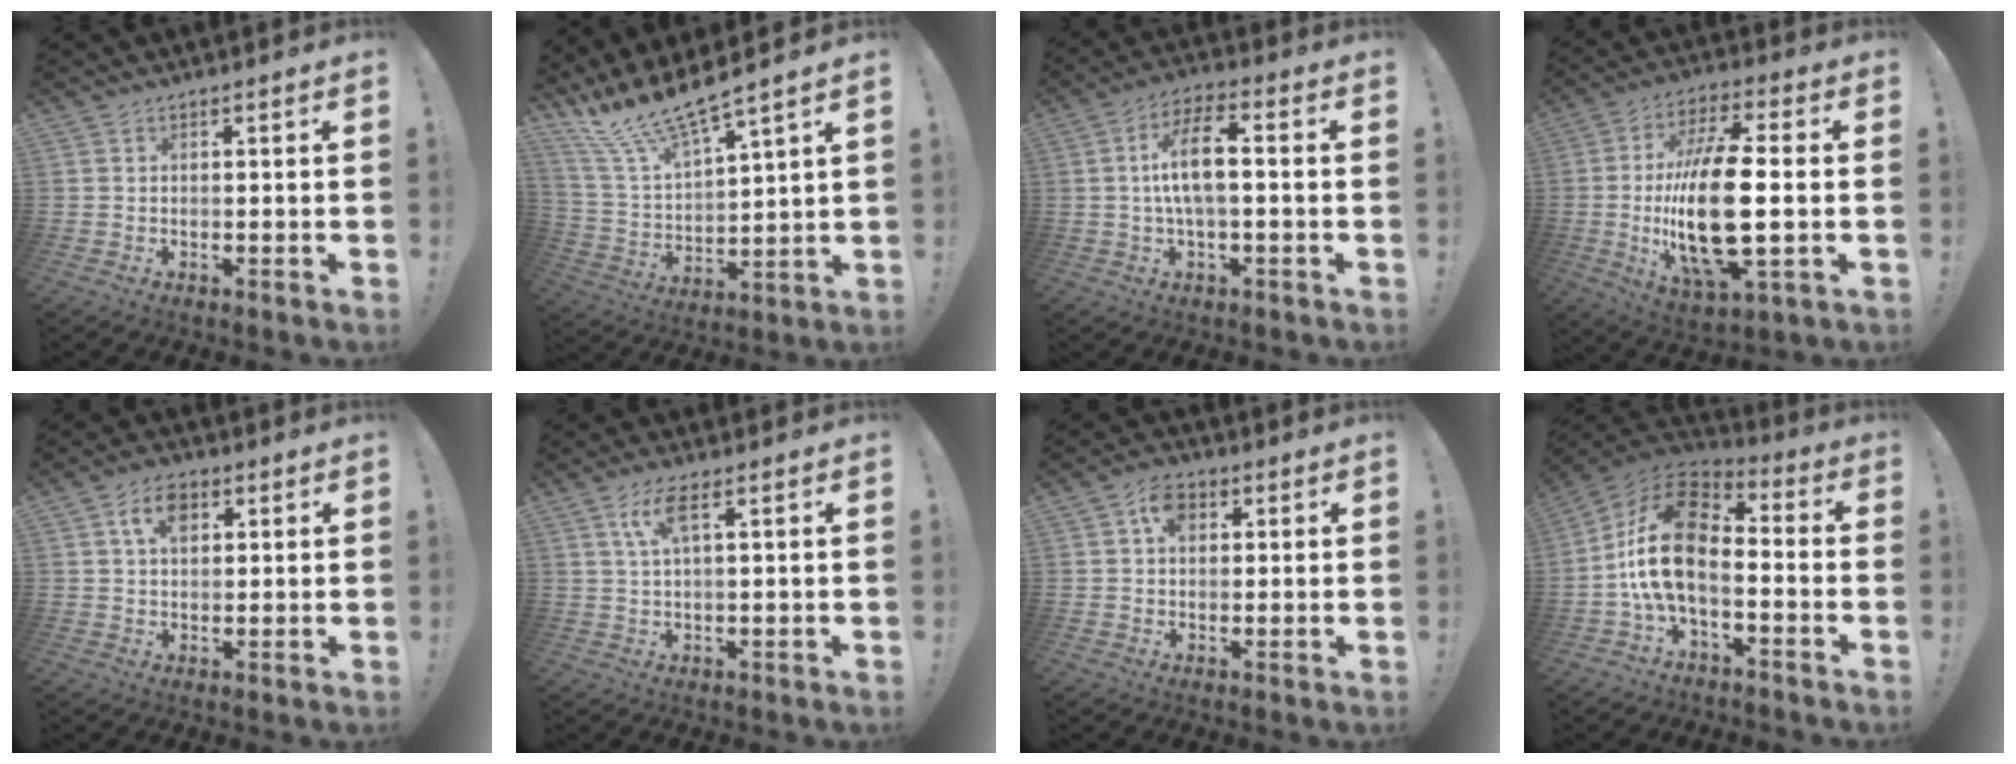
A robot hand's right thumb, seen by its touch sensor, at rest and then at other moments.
{"total": 13.4, "force": [12.1, 0.9, 5.7], "torque": [-0.133, -0.097, 0.213]}
{"total": 10.7, "force": [0.4, 3.8, 10.0], "torque": [-0.178, 0.008, 0.005]}
{"total": 22.6, "force": [-1.6, 7.7, 21.2], "torque": [-0.426, -0.011, -0.028]}
{"total": 7.1, "force": [2.6, 4.5, 4.9], "torque": [-0.081, 0.007, 0.047]}
{"total": 5.9, "force": [2.5, 1.2, 5.2], "torque": [-0.102, 0.002, 0.042]}
{"total": 6.0, "force": [1.7, 4.2, 3.9], "torque": [-0.061, 0.007, 0.031]}
{"total": 17.0, "force": [-1.1, 9.7, 13.9], "torque": [-0.274, 0.012, -0.013]}